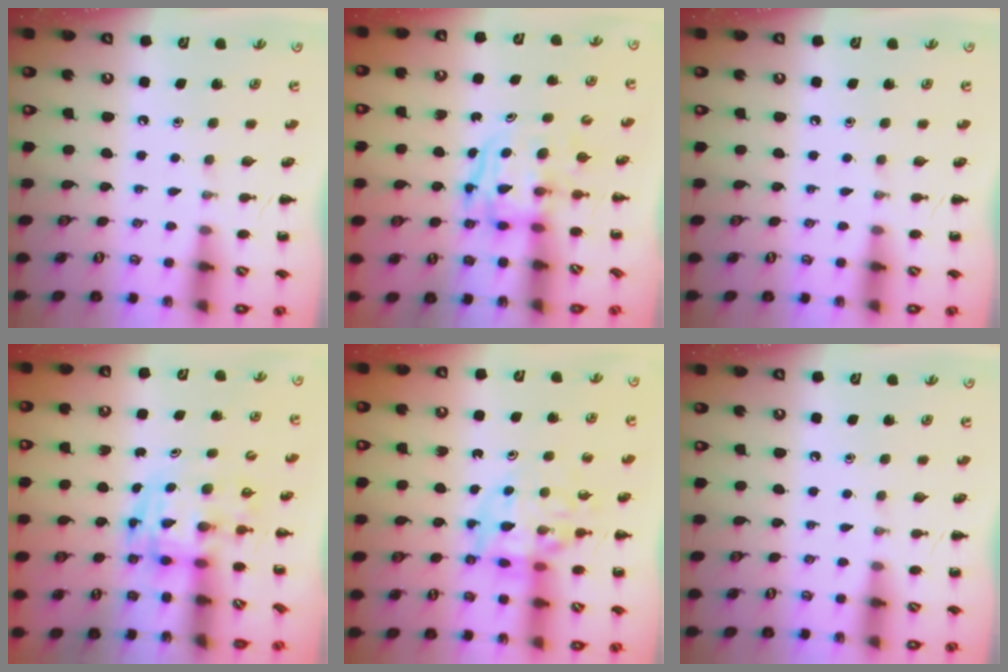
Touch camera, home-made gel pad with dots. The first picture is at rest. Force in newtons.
{"total": 3.9, "press": 3.9, "slide": 0.4}
{"total": 0.0}
{"total": 3.4, "press": 3.4, "slide": 0.6}
{"total": 10.1, "press": 9.6, "slide": 3.1}
{"total": 0.0}